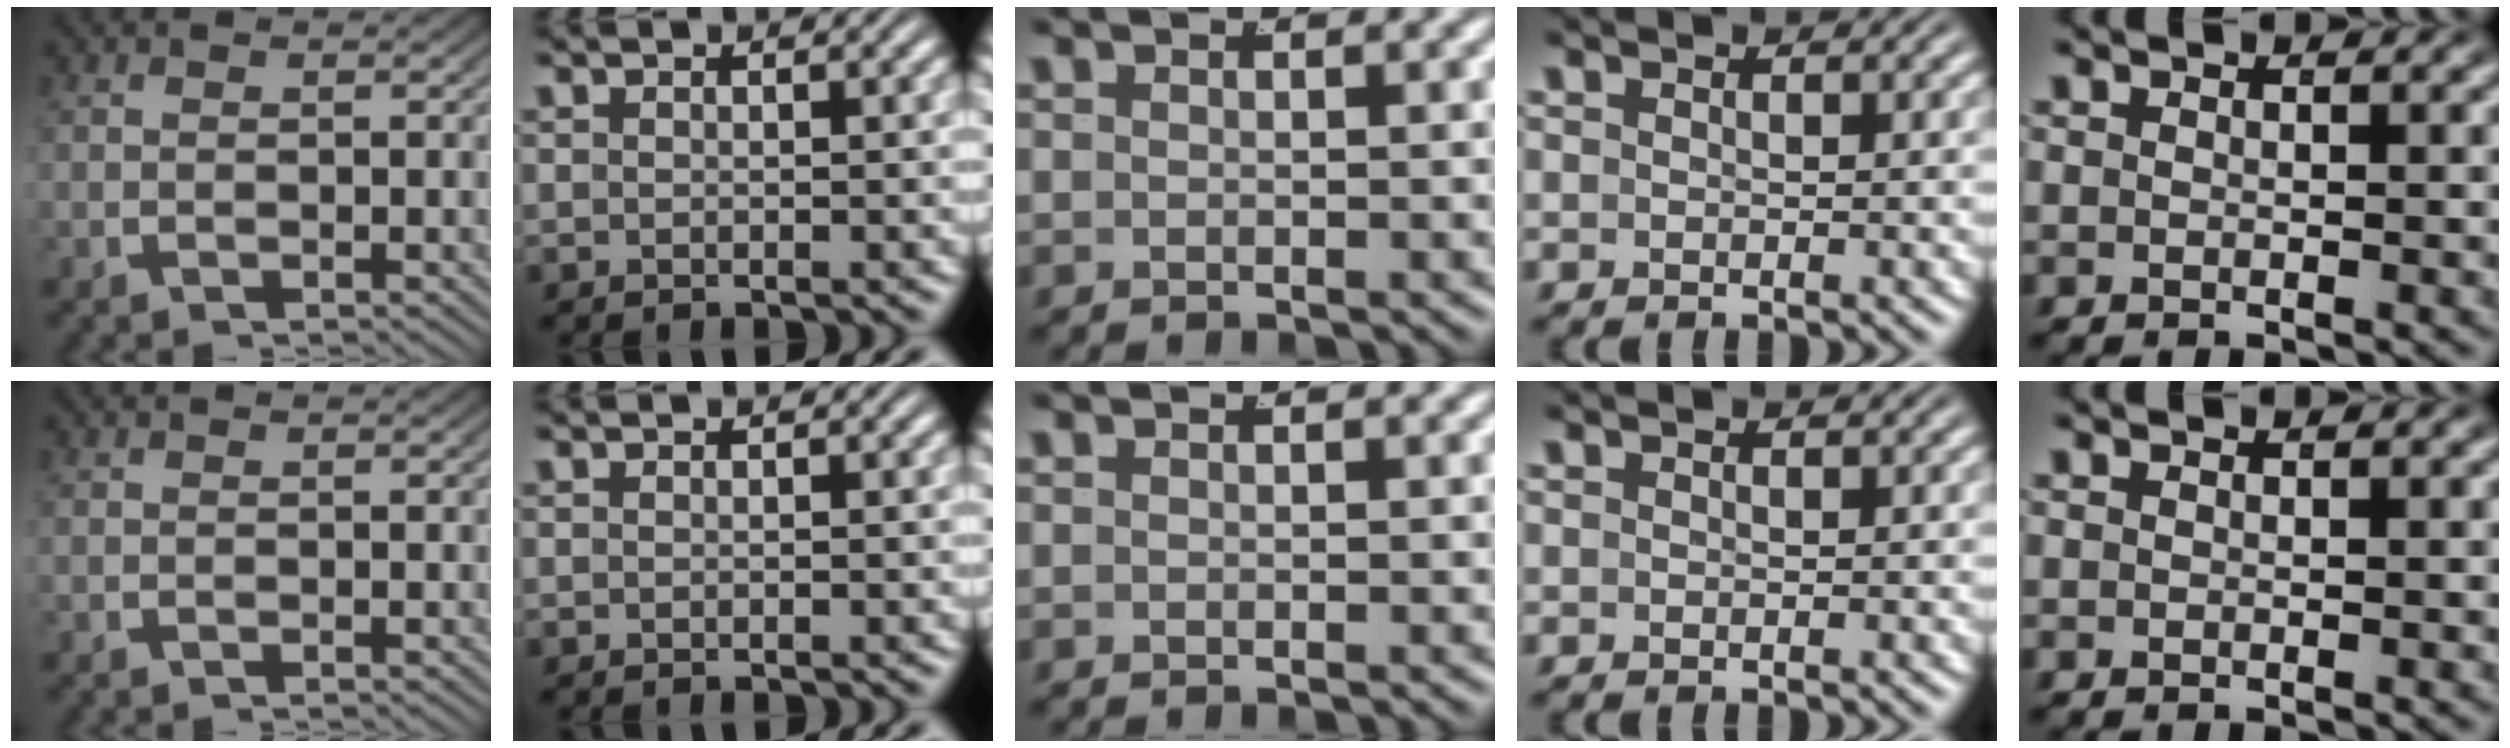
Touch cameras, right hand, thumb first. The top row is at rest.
{}